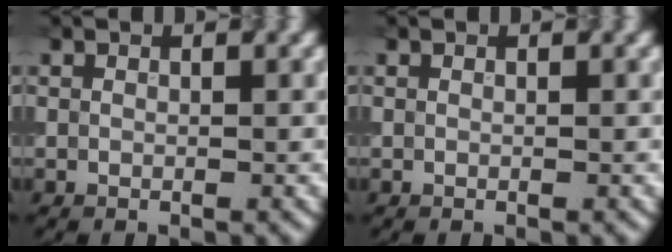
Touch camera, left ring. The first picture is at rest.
{"total": 0.0}